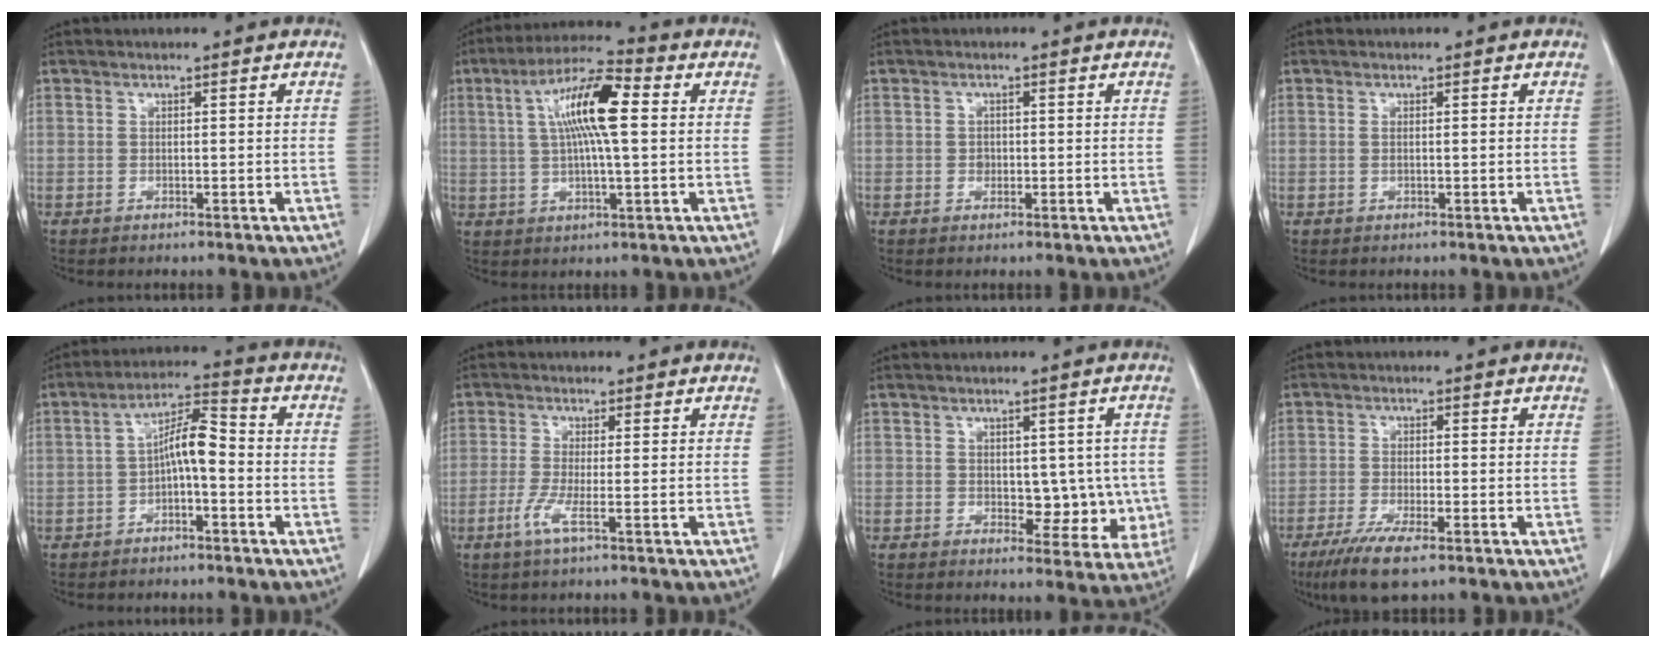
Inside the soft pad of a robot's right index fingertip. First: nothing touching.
{"total": 11.7, "force": [2.4, 1.8, 11.3], "torque": [-0.211, 0.021, 0.037]}
{"total": 1.2, "force": [-0.2, 1.0, 0.6], "torque": [-0.007, 0.003, -0.002]}
{"total": 0.8, "force": [0.0, 0.2, 0.8], "torque": [-0.019, 0.002, 0.004]}
{"total": 6.4, "force": [-1.1, 1.7, 6.1], "torque": [-0.112, 0.026, -0.022]}
{"total": 3.4, "force": [-1.5, -0.2, 3.1], "torque": [-0.068, -0.009, -0.034]}
{"total": 6.6, "force": [-0.2, 4.0, 5.3], "torque": [-0.044, 0.006, 0.008]}
{"total": 6.7, "force": [-4.3, 1.1, 5.1], "torque": [-0.097, -0.016, -0.074]}